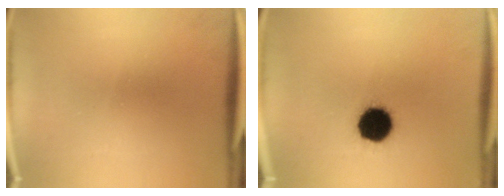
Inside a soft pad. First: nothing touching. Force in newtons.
{"total": 13.4}